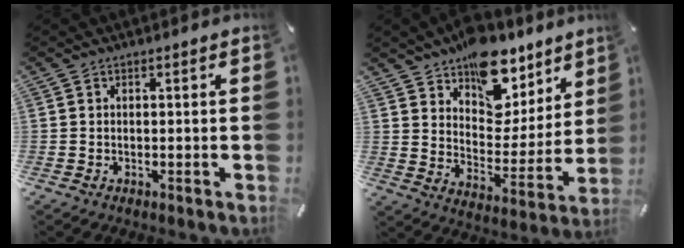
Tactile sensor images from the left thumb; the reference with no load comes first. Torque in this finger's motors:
{"motor_torque": [1.13, 0.93, 1.47, -1.30, 0.27]}